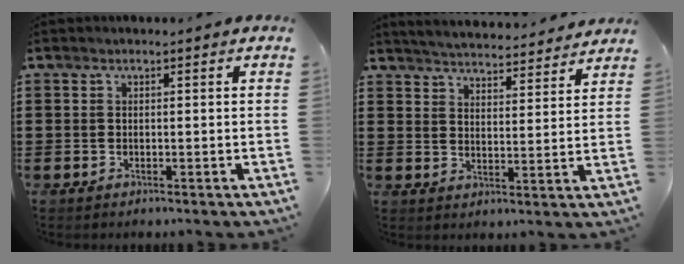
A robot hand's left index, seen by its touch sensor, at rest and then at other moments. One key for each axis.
{"total": 4.5, "fx": 4.5, "fy": -0.3, "fz": 0.2, "tx": -0.024, "ty": -0.033, "tz": 0.077}